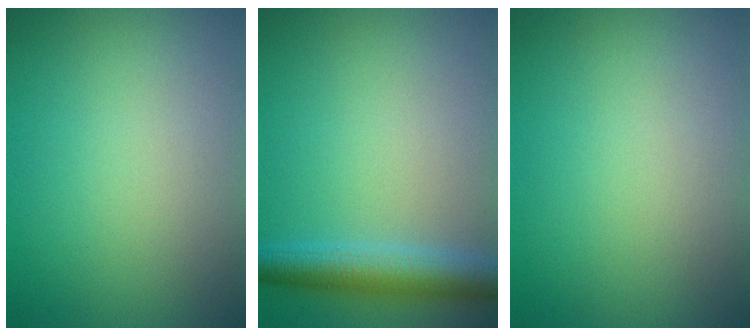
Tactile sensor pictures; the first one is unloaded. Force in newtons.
{"total": 4.4, "press": 4.4, "slide": 0.0}
{"total": 0.0}